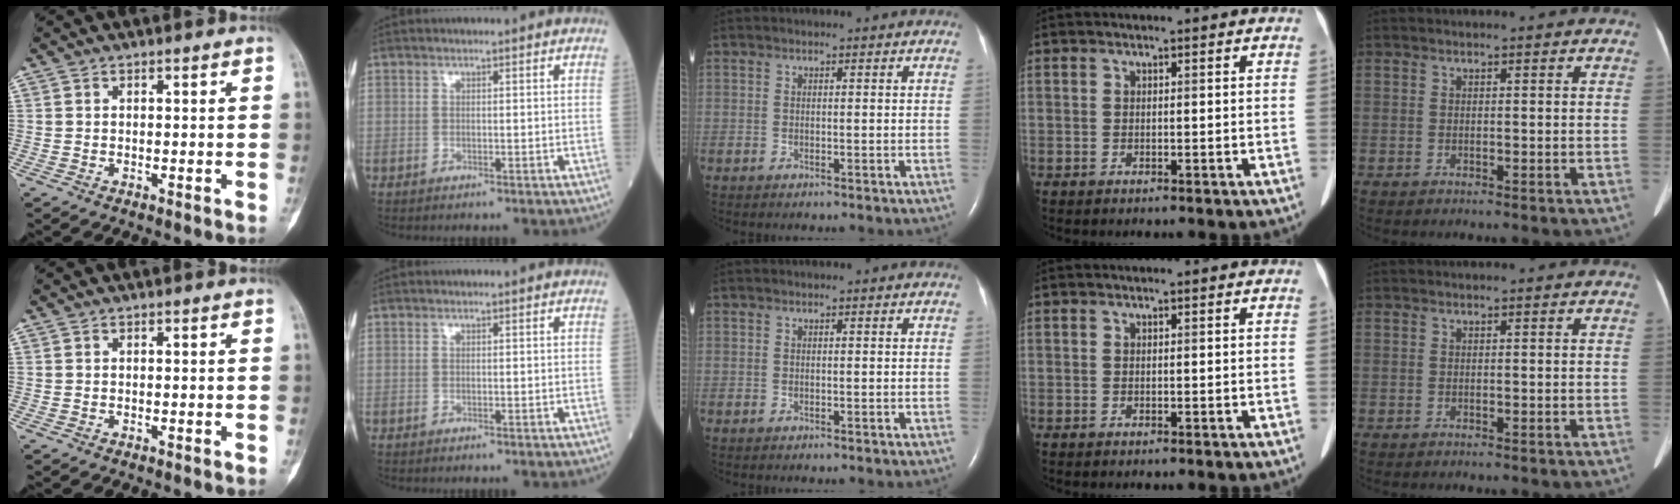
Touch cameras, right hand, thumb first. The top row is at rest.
{}